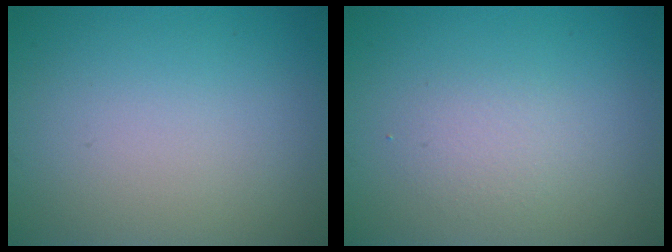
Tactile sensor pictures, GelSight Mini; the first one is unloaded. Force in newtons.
{"total": 1.5, "press": 1.5, "slide": 0.1}